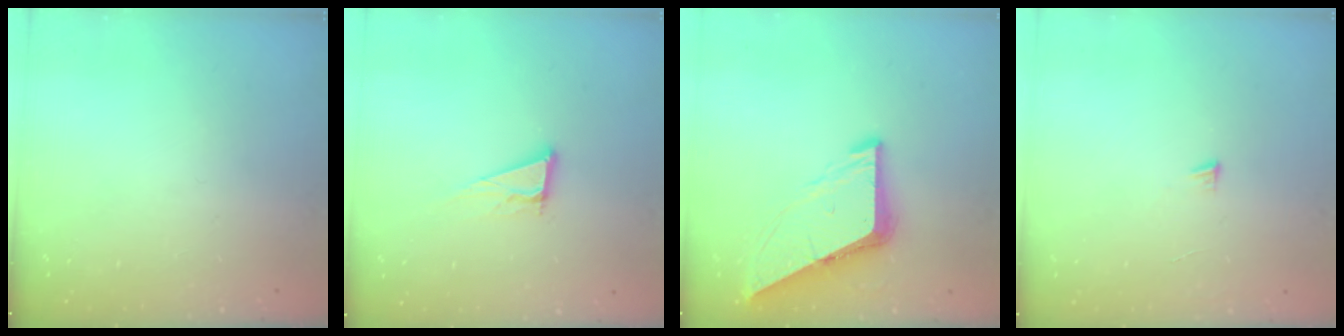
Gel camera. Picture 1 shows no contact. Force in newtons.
{"total": 7.6, "press": 7.3, "slide": 2.3}
{"total": 8.6, "press": 8.5, "slide": 1.1}
{"total": 3.0, "press": 3.0, "slide": 0.3}